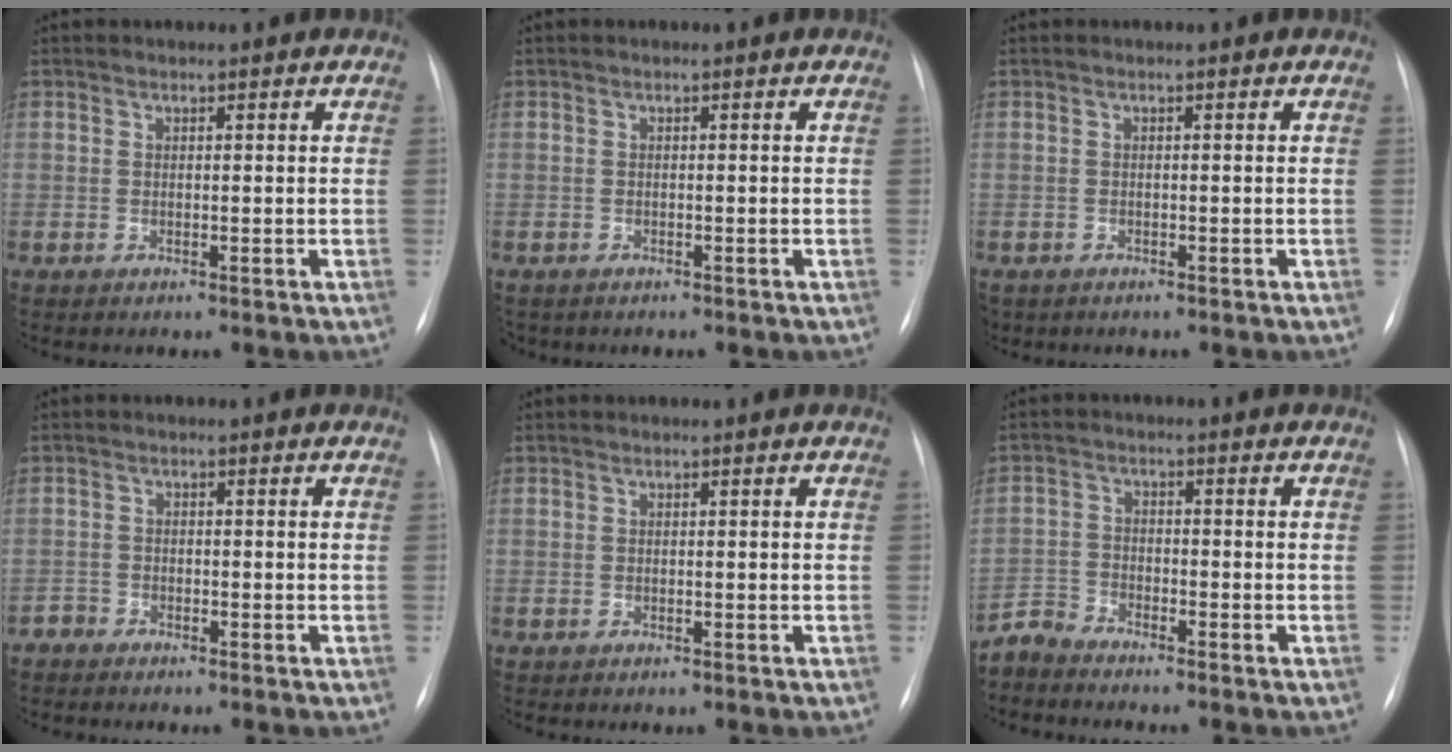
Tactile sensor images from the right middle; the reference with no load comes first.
{"total": 1.6, "force": [-1.3, 1.0, 0.2], "torque": [-0.005, 0.000, -0.018]}
{"total": 2.4, "force": [-1.7, 1.6, 0.5], "torque": [-0.008, -0.001, -0.026]}
{"total": 1.3, "force": [-1.1, 0.4, -0.4], "torque": [0.010, -0.001, -0.025]}
{"total": 0.0}
{"total": 3.1, "force": [-3.1, 0.0, -0.5], "torque": [0.011, -0.017, -0.064]}